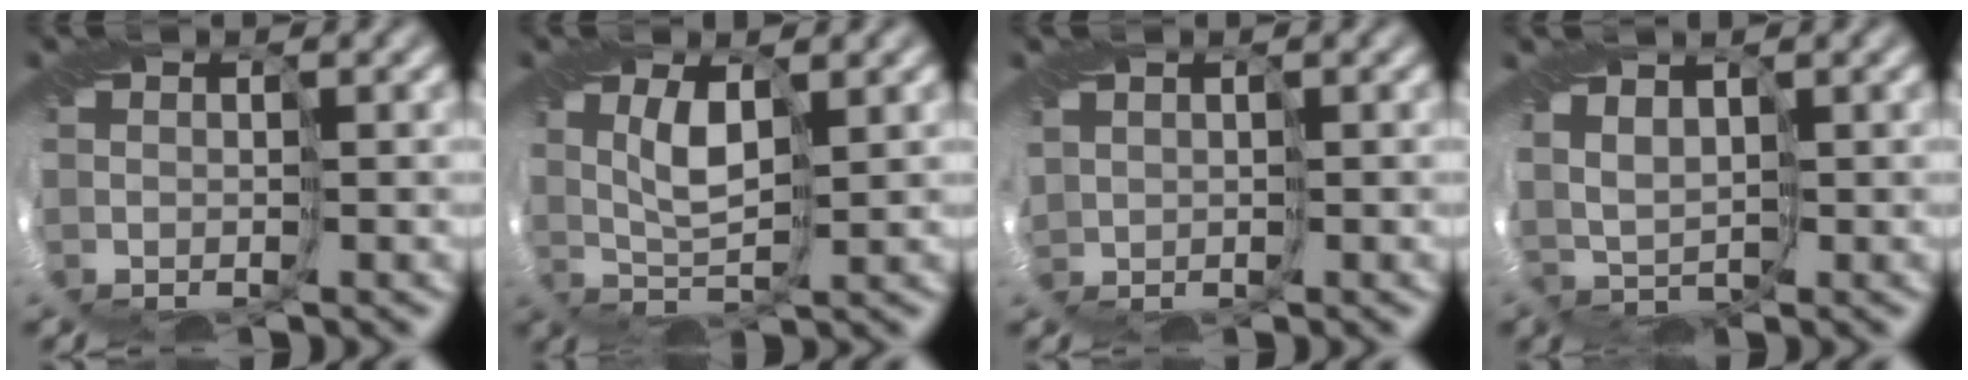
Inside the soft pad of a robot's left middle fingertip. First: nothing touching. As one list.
[{"total": 2.8, "force": [0.6, 1.1, 2.4], "torque": [-0.060, 0.000, 0.012]}, {"total": 1.1, "force": [0.5, 0.9, 0.1], "torque": [-0.008, 0.001, 0.013]}, {"total": 2.5, "force": [1.0, 1.5, 1.8], "torque": [-0.042, 0.001, 0.018]}]